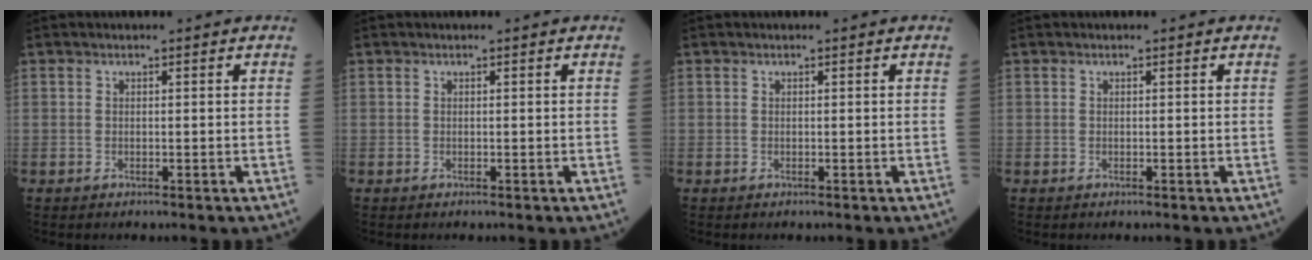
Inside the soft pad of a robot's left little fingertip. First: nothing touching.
{"total": 0.0}
{"total": 0.0}
{"total": 0.0}